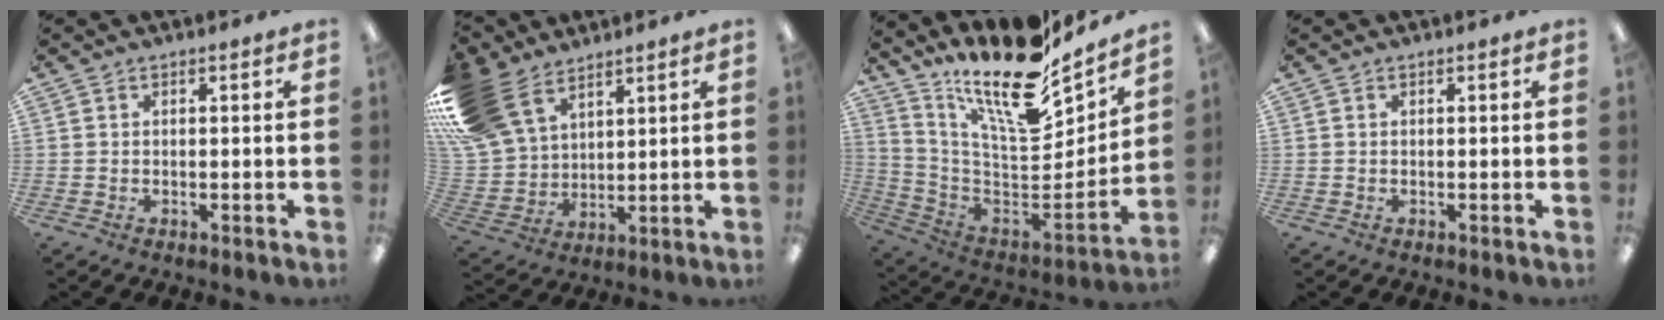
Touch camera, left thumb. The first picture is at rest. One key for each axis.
{"total": 17.9, "fx": 11.0, "fy": 11.3, "fz": 8.6, "tx": -0.201, "ty": -0.044, "tz": 0.214}
{"total": 19.9, "fx": 15.0, "fy": 6.0, "fz": 11.6, "tx": -0.192, "ty": -0.125, "tz": 0.253}
{"total": 0.0}